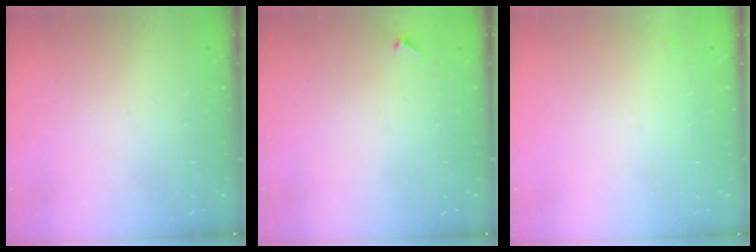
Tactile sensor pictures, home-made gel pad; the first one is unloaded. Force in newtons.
{"total": 3.4, "press": 3.4, "slide": 0.4}
{"total": 2.5, "press": 2.4, "slide": 0.4}